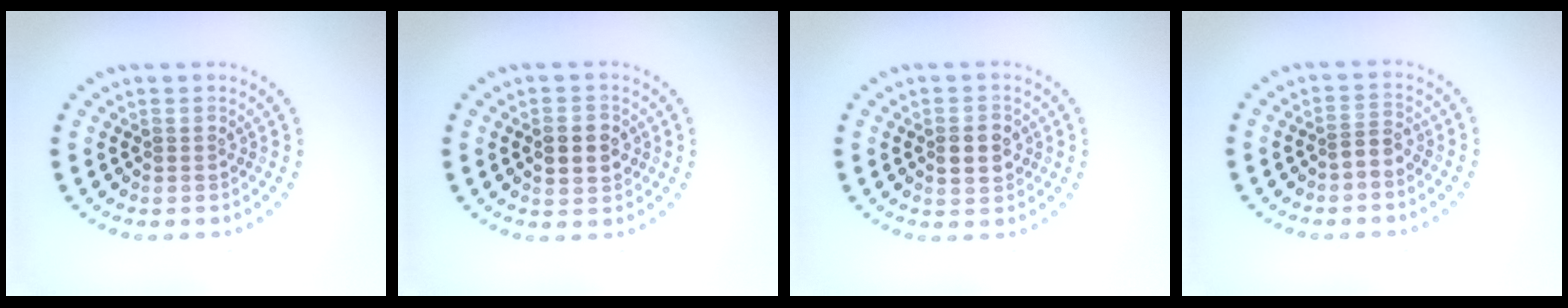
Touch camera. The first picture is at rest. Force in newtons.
{"total": 3.0, "press": 3.0, "slide": 0.1}
{"total": 2.6, "press": 2.6, "slide": 0.1}
{"total": 1.7, "press": 1.2, "slide": 1.2}